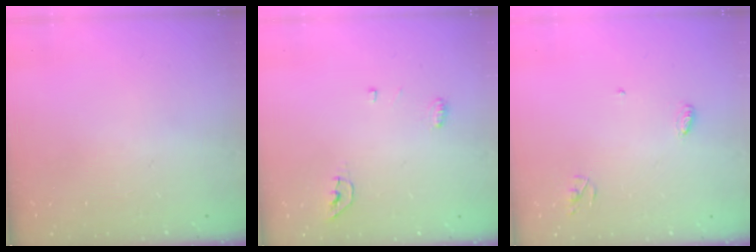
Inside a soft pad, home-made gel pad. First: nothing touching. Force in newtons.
{"total": 4.4, "press": 4.3, "slide": 0.8}
{"total": 3.5, "press": 3.5, "slide": 0.2}